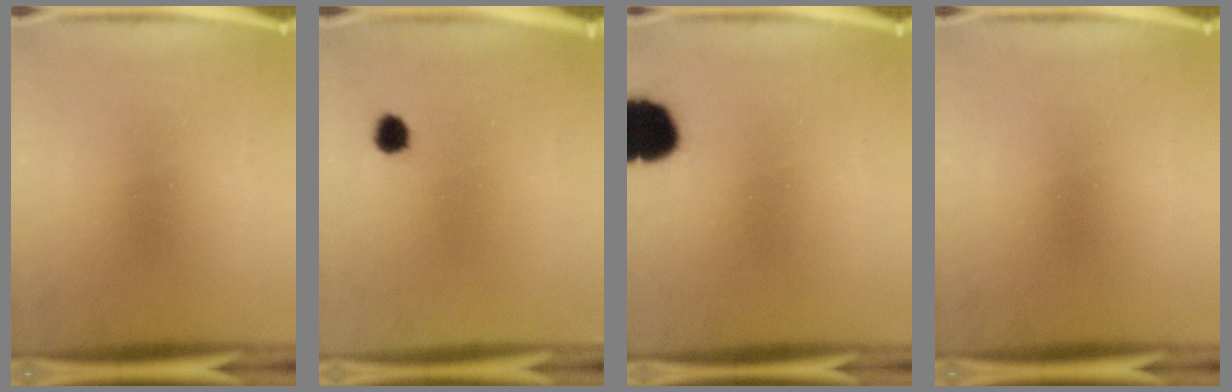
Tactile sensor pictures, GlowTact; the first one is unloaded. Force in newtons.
{"total": 2.5}
{"total": 10.4}
{"total": 0.0}